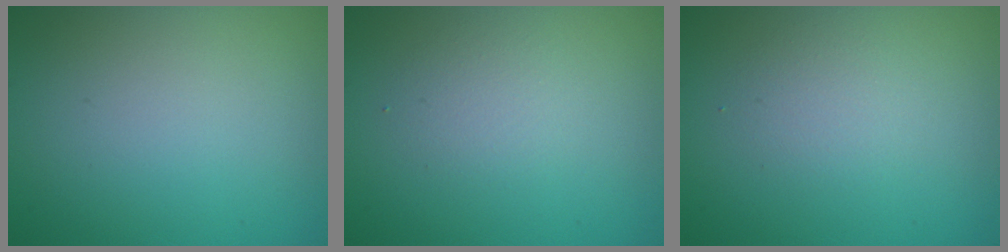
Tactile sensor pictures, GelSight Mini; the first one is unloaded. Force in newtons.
{"total": 1.6, "press": 1.6, "slide": 0.2}
{"total": 1.7, "press": 1.7, "slide": 0.0}